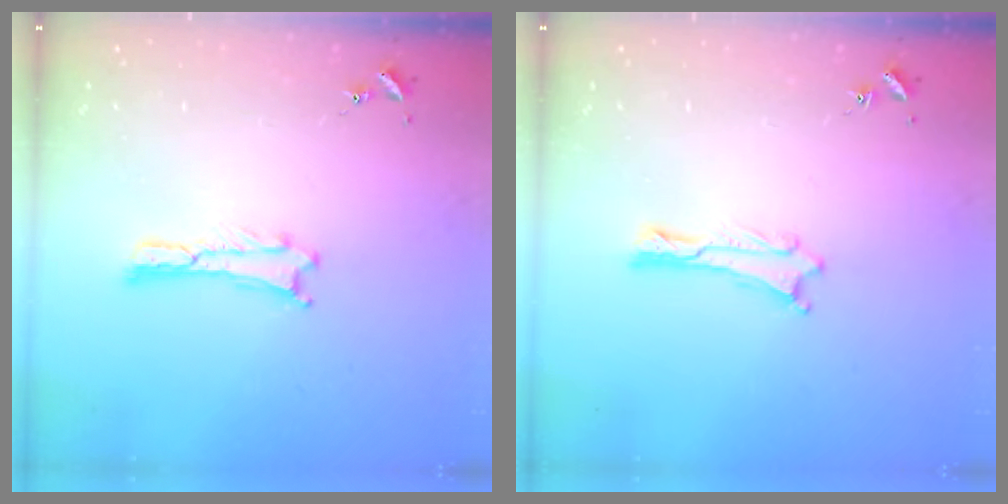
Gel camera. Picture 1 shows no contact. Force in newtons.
{"total": 0.0}